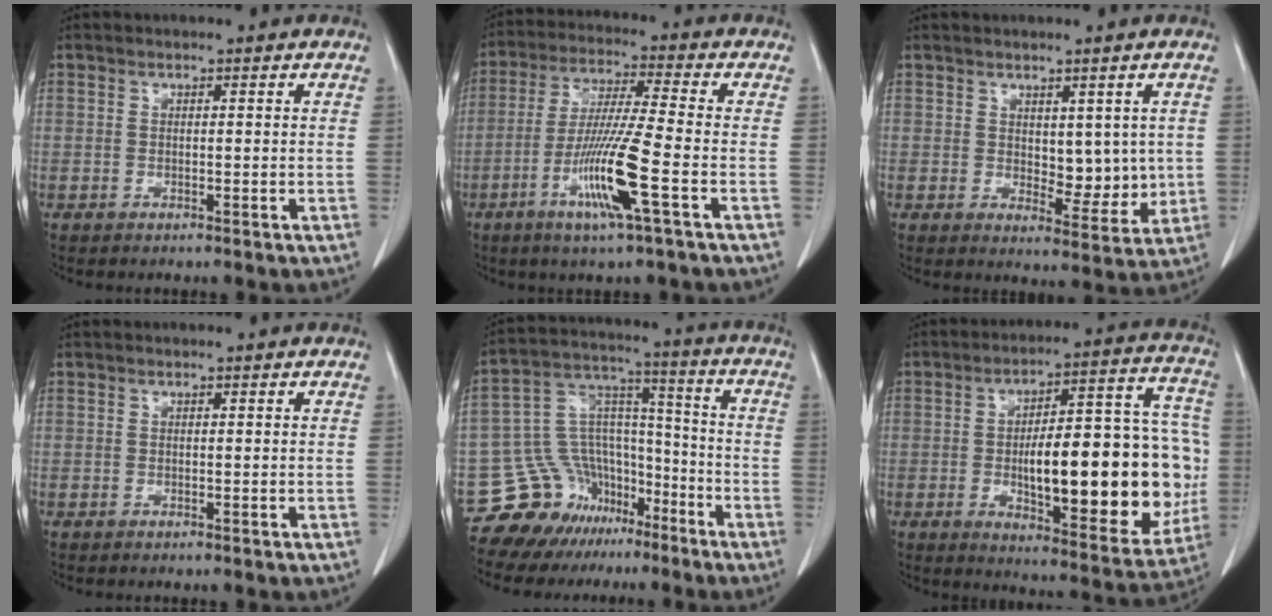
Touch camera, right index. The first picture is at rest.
{"total": 11.8, "force": [-4.4, -0.7, 10.9], "torque": [-0.218, -0.020, -0.087]}
{"total": 6.1, "force": [0.8, 3.2, 5.1], "torque": [-0.061, -0.008, 0.023]}
{"total": 0.0}
{"total": 13.9, "force": [-9.6, 9.6, 3.0], "torque": [-0.053, 0.090, -0.156]}
{"total": 25.6, "force": [-2.7, 7.4, 24.4], "torque": [-0.290, 0.027, -0.021]}